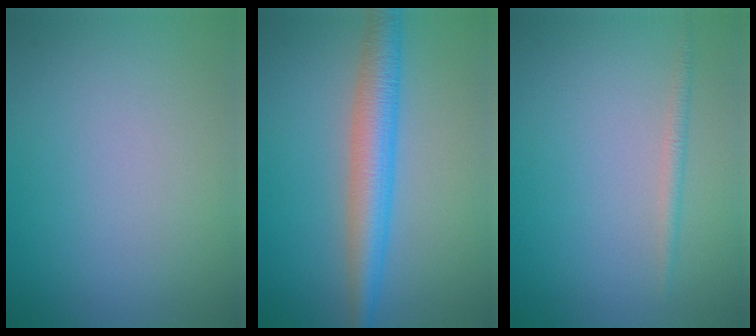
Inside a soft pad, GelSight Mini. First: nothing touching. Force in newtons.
{"total": 4.9, "press": 4.9, "slide": 0.0}
{"total": 1.1, "press": 1.1, "slide": 0.1}